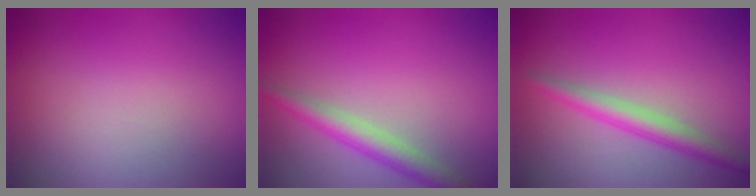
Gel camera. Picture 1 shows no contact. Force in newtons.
{"total": 2.9, "press": 2.9, "slide": 0.1}
{"total": 2.8, "press": 2.8, "slide": 0.1}